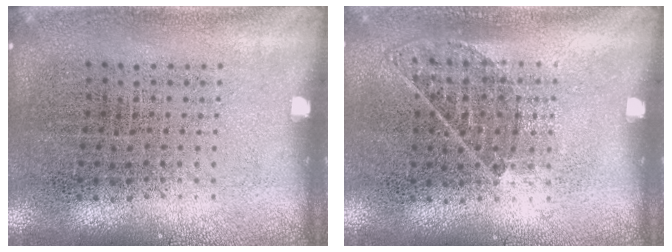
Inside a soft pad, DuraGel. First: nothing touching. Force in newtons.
{"total": 0.8, "press": 0.6, "slide": 0.5}